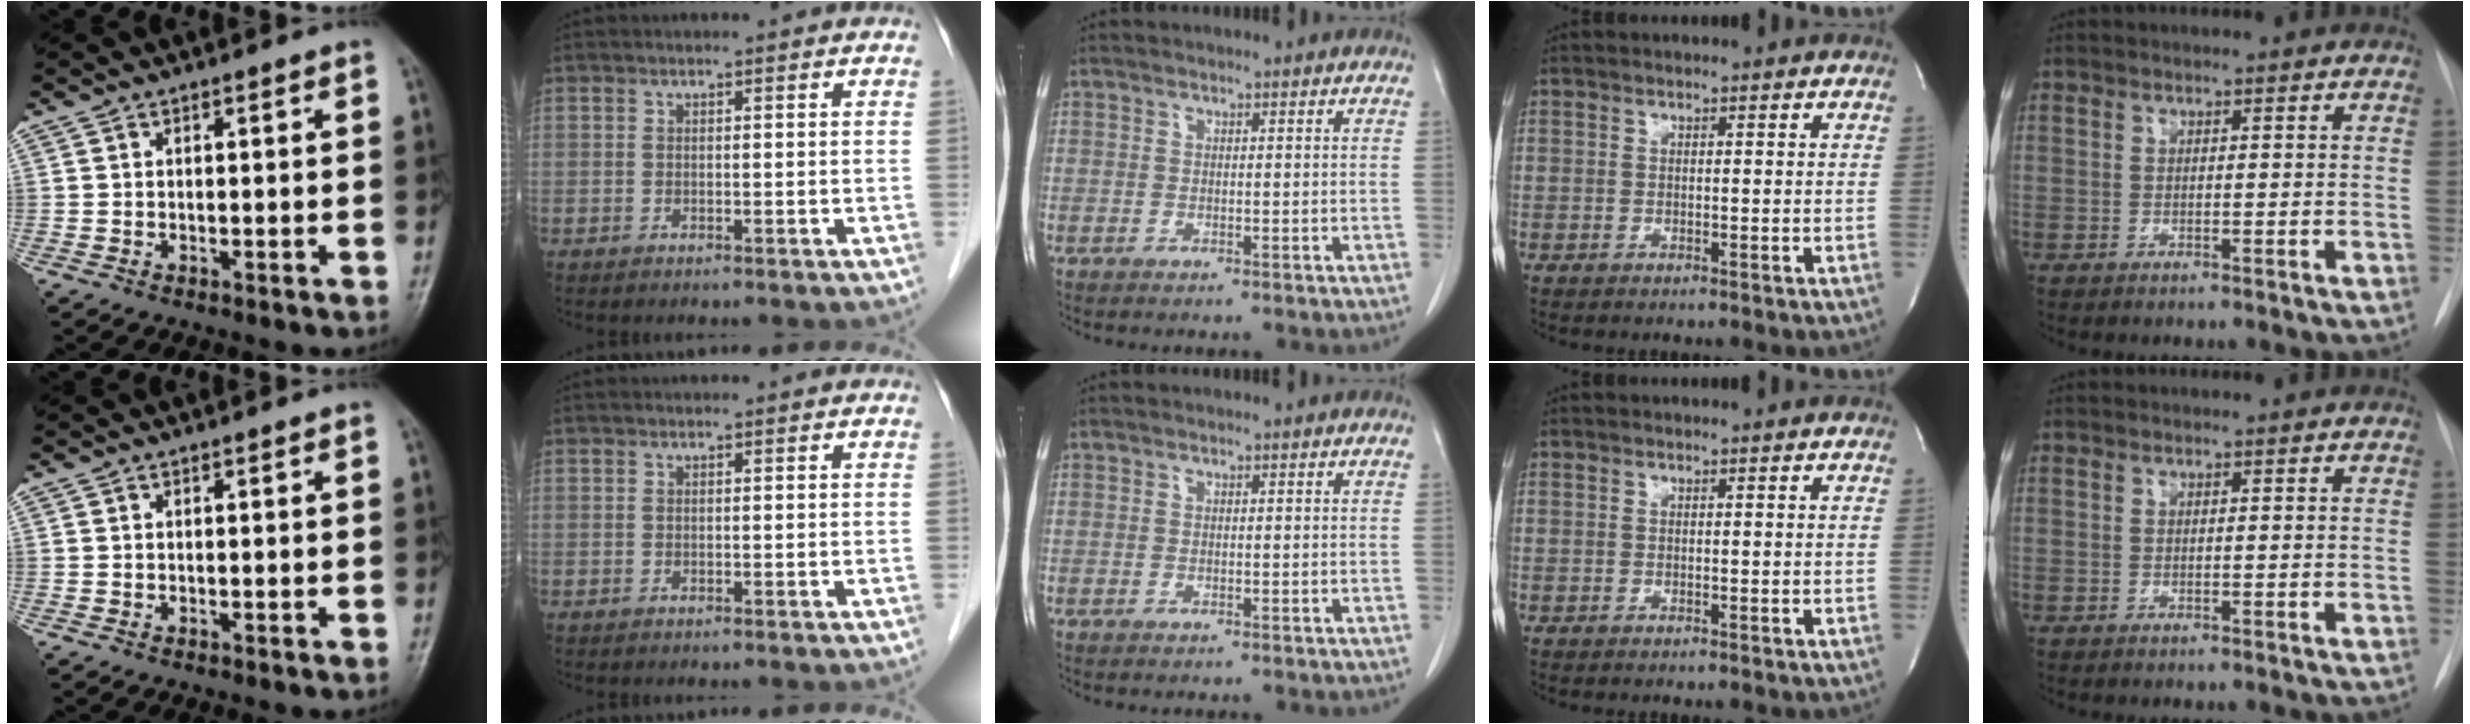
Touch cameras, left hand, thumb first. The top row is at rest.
{}